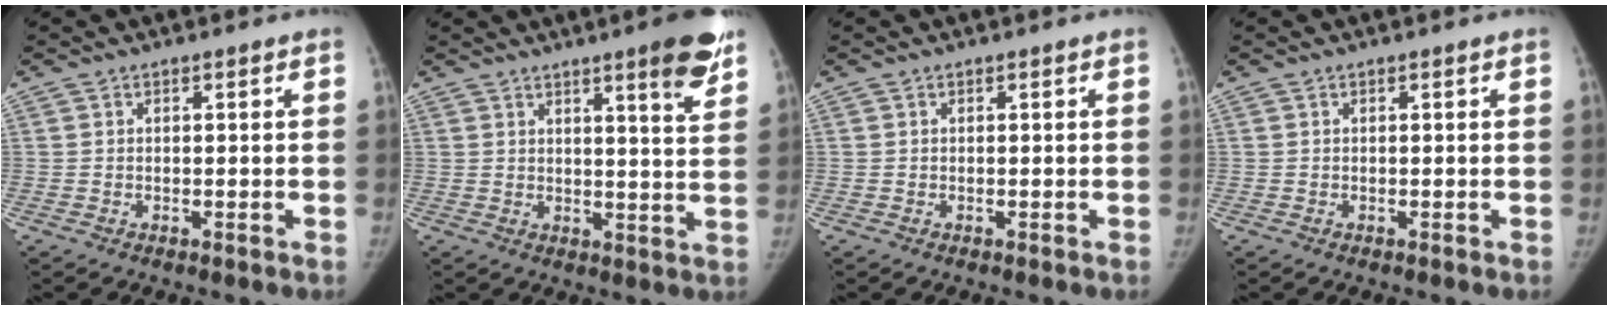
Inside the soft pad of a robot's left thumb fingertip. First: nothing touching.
{"total": 8.8, "force": [5.6, 1.0, 6.7], "torque": [-0.074, -0.032, 0.071]}
{"total": 0.0}
{"total": 0.0}